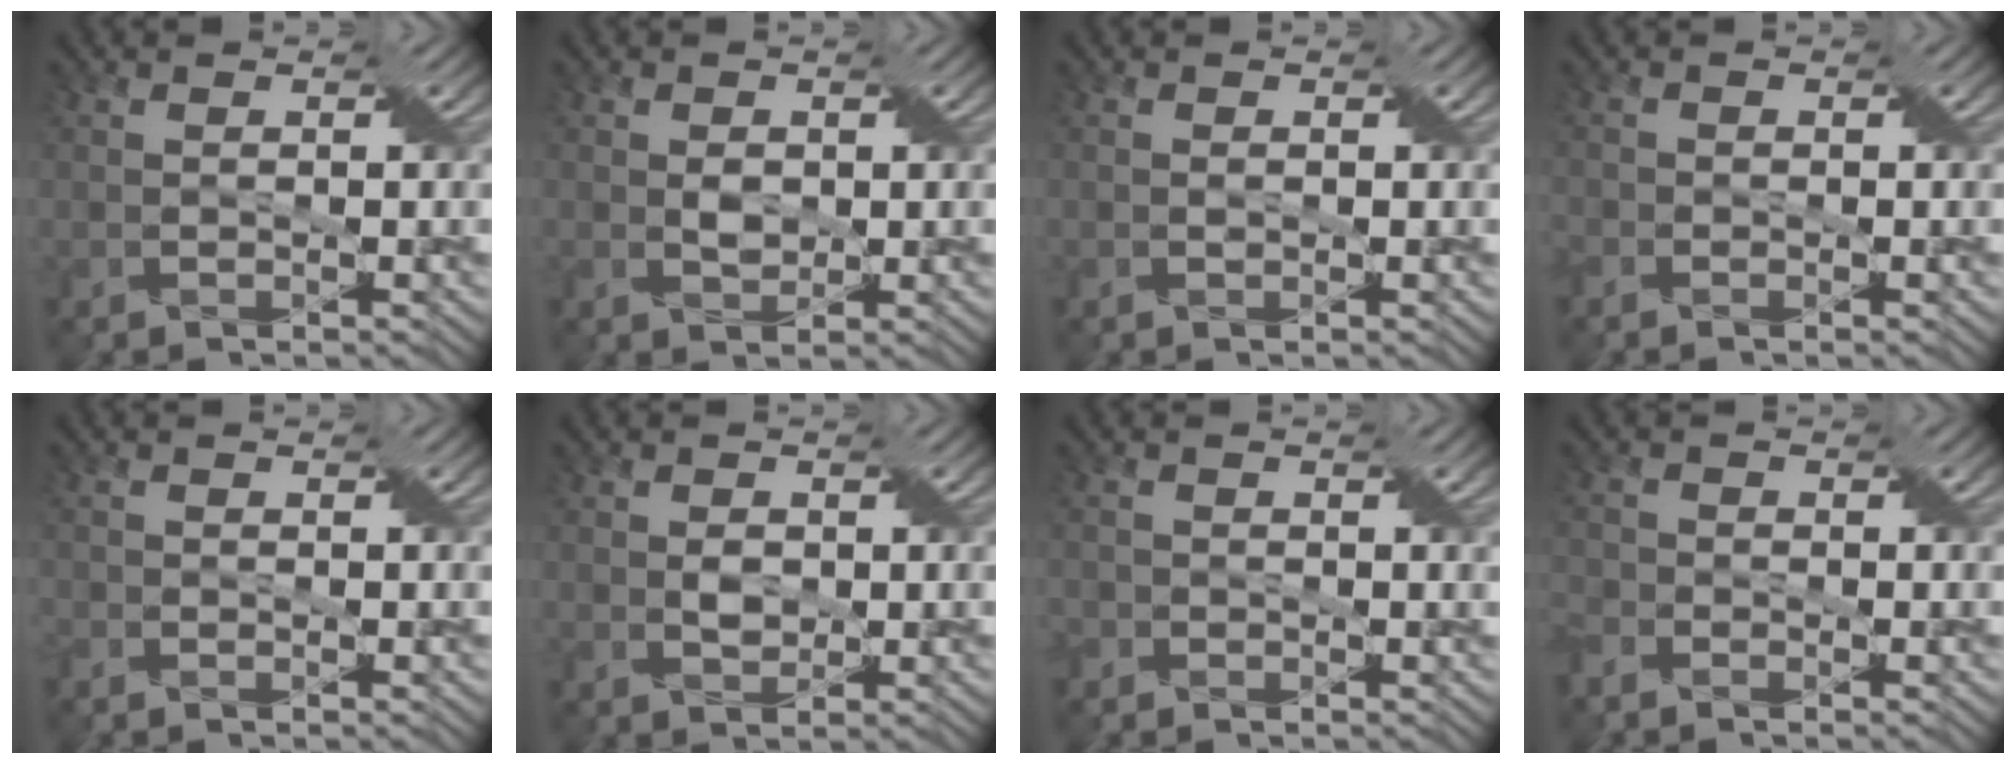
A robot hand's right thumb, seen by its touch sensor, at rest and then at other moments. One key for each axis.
{"total": 1.8, "fx": 0.2, "fy": 1.4, "fz": 1.2, "tx": -0.028, "ty": -0.003, "tz": 0.006}
{"total": 0.5, "fx": 0.0, "fy": 0.4, "fz": 0.4, "tx": -0.007, "ty": -0.001, "tz": 0.001}
{"total": 1.4, "fx": -1.1, "fy": 0.7, "fz": 0.4, "tx": -0.014, "ty": -0.004, "tz": -0.027}
{"total": 1.2, "fx": -0.9, "fy": 0.6, "fz": 0.4, "tx": -0.013, "ty": -0.005, "tz": -0.019}
{"total": 1.9, "fx": 0.1, "fy": 1.4, "fz": 1.2, "tx": -0.028, "ty": -0.002, "tz": 0.002}
{"total": 1.3, "fx": -0.7, "fy": 0.9, "fz": 0.6, "tx": -0.015, "ty": -0.003, "tz": -0.018}
{"total": 2.4, "fx": -2.0, "fy": 1.1, "fz": 0.7, "tx": -0.024, "ty": -0.006, "tz": -0.052}